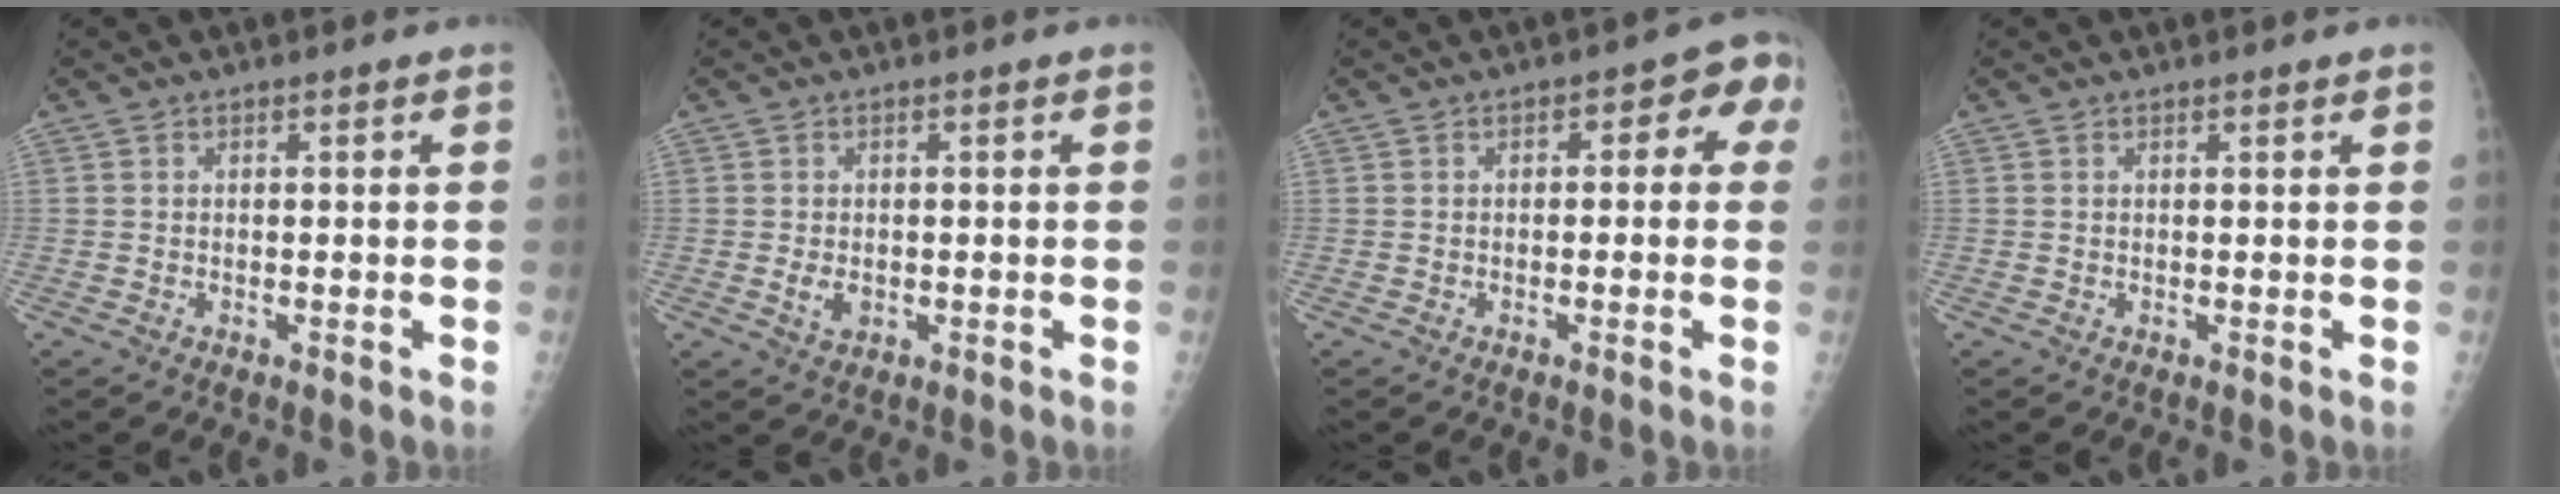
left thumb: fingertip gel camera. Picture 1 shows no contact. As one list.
[{"total": 2.5, "force": [-0.6, 1.7, 1.8], "torque": [-0.029, -0.003, -0.007]}, {"total": 5.3, "force": [0.4, 2.9, 4.4], "torque": [-0.022, 0.025, -0.006]}, {"total": 0.5, "force": [0.4, 0.1, 0.4], "torque": [-0.005, -0.001, 0.005]}]